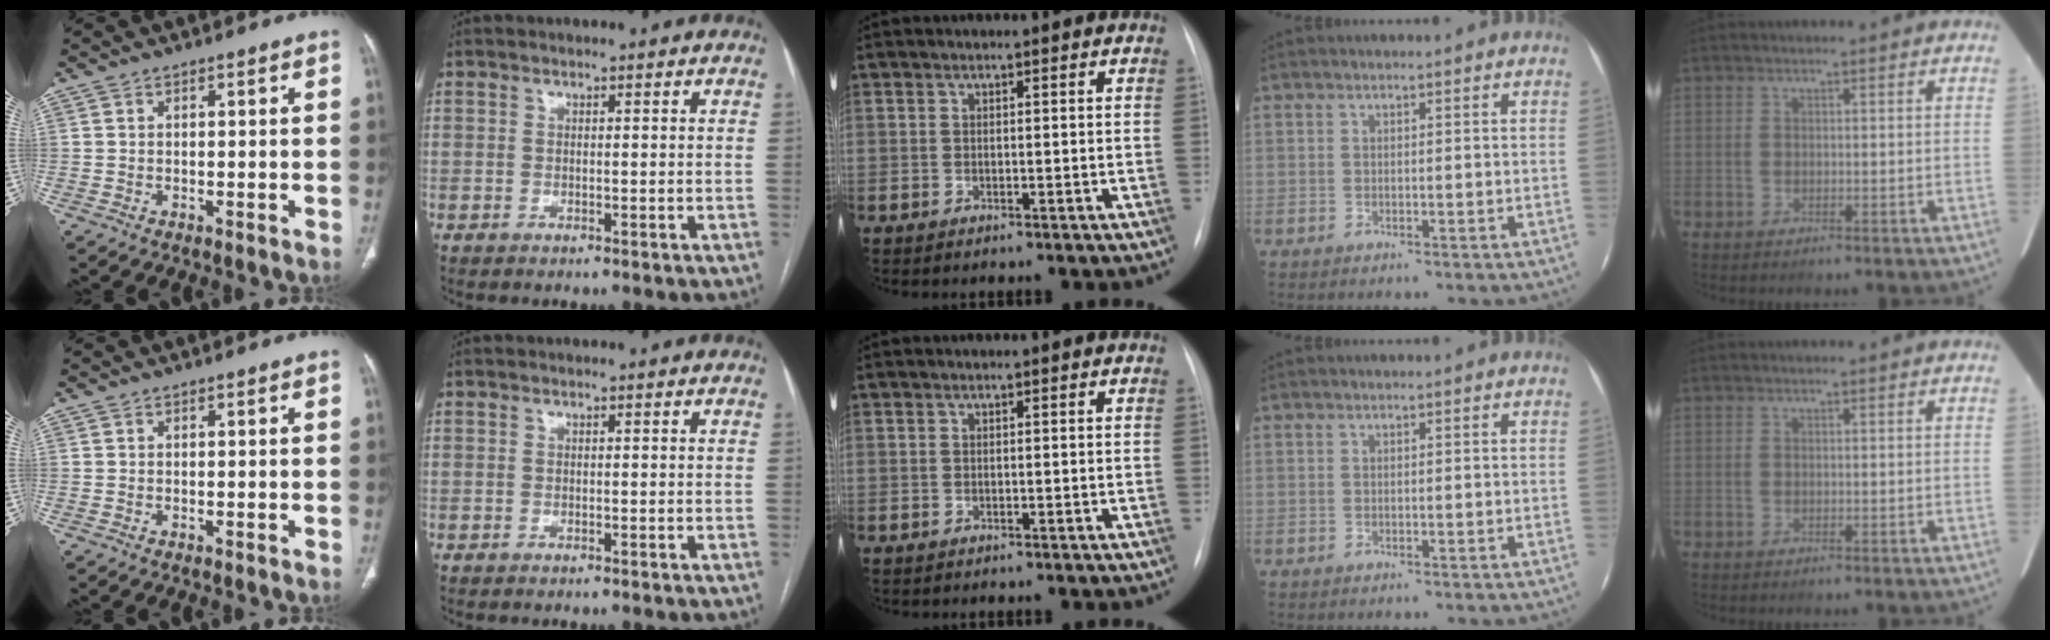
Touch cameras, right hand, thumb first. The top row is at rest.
{}